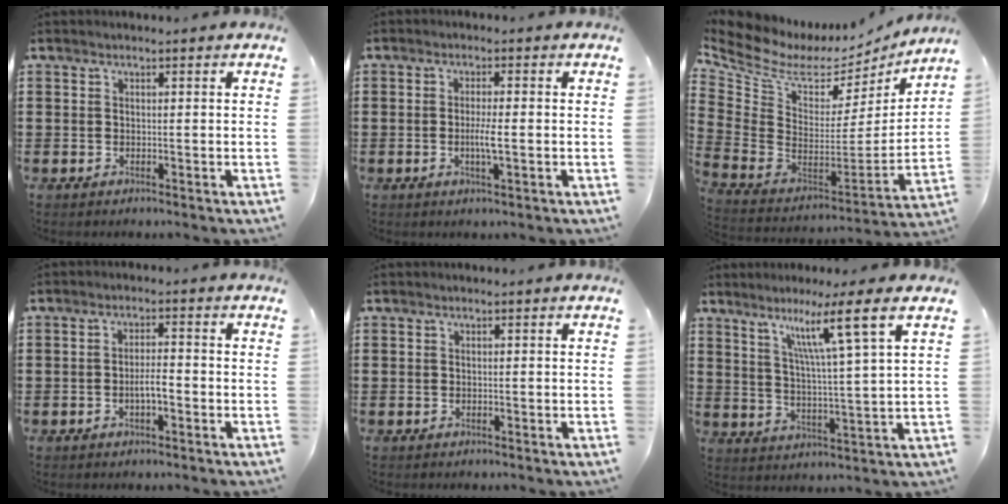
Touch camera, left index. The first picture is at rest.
{"total": 3.3, "force": [-0.4, 0.4, 3.2], "torque": [-0.063, -0.004, -0.011]}
{"total": 6.4, "force": [4.2, 3.9, 2.8], "torque": [-0.095, -0.045, 0.068]}
{"total": 3.2, "force": [-1.0, 0.9, 2.9], "torque": [-0.060, 0.004, -0.021]}
{"total": 0.0}
{"total": 9.4, "force": [5.8, -1.1, 7.3], "torque": [-0.142, -0.023, 0.088]}